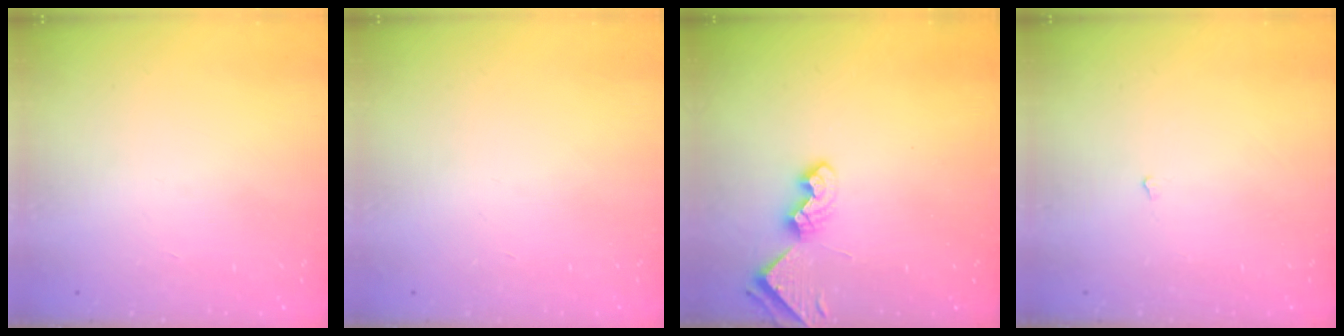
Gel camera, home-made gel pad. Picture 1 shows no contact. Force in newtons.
{"total": 0.0}
{"total": 6.9, "press": 6.9, "slide": 0.6}
{"total": 2.2, "press": 2.1, "slide": 0.4}